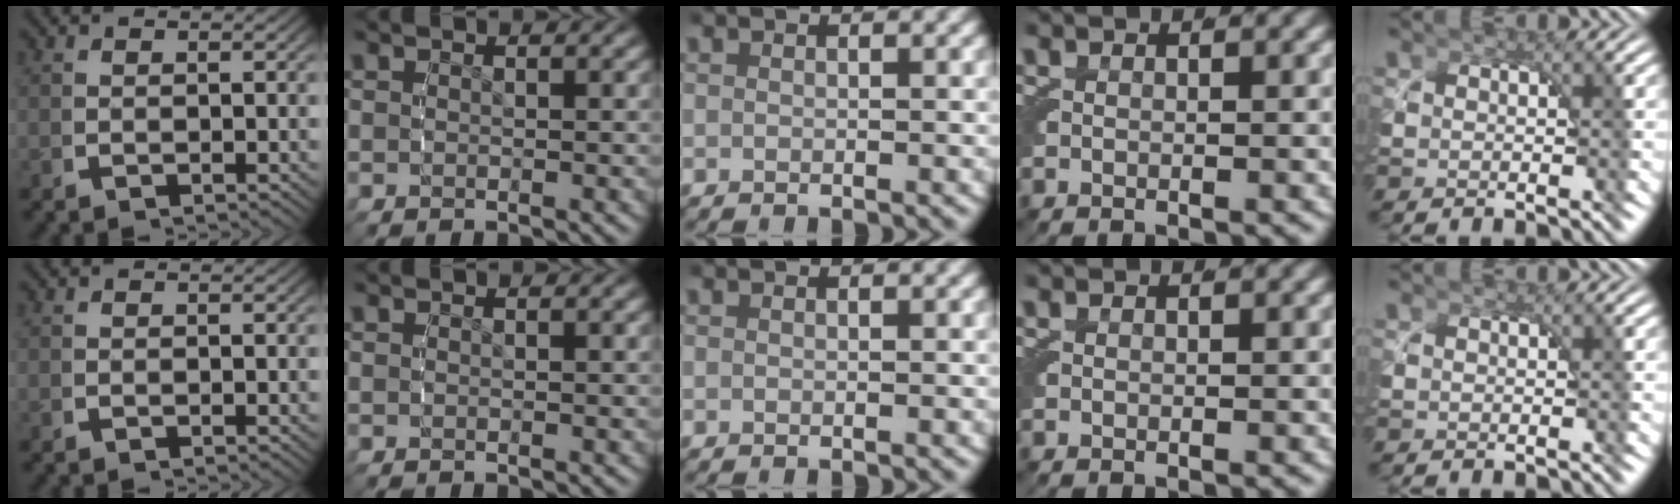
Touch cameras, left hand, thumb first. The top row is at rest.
{}